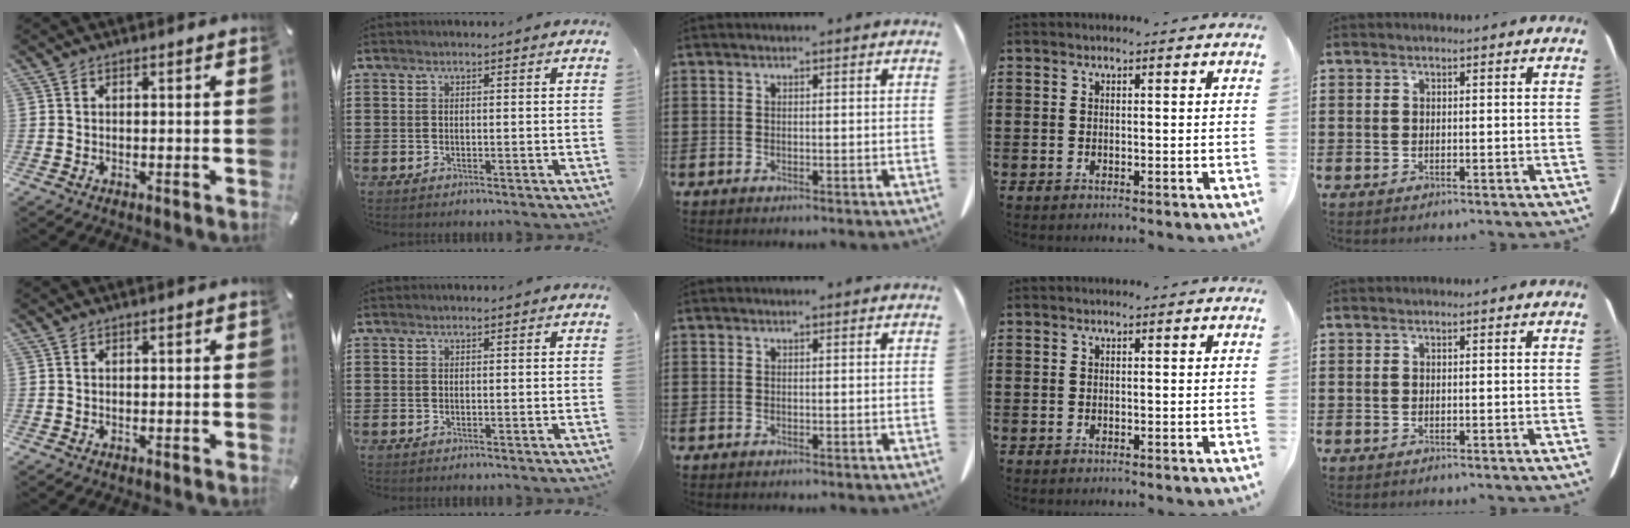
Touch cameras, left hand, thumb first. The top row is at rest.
{}